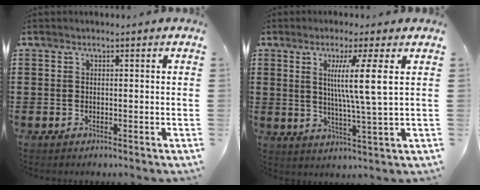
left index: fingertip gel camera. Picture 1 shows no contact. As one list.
[{"total": 7.9, "force": [2.4, -0.5, 7.5], "torque": [-0.142, -0.006, 0.033]}]